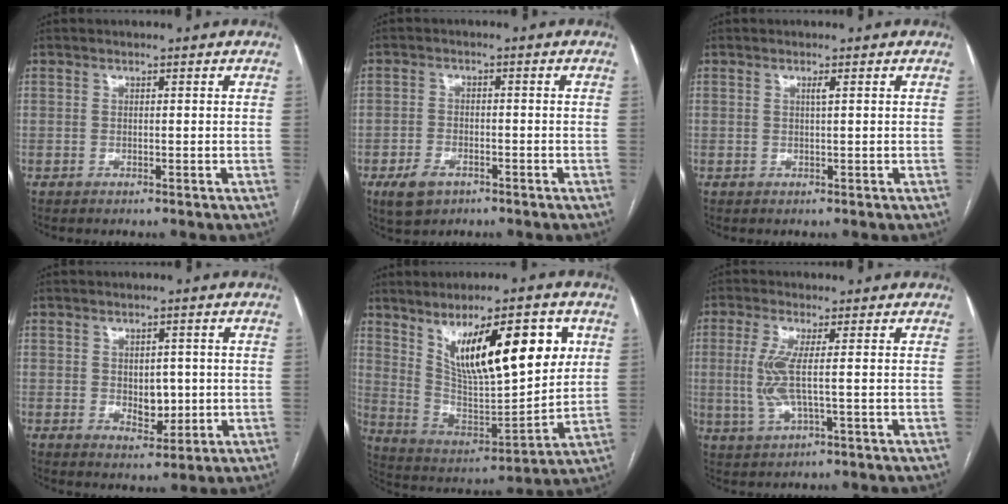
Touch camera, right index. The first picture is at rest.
{"total": 4.7, "force": [-2.7, 2.8, 2.6], "torque": [-0.052, -0.002, -0.040]}
{"total": 0.8, "force": [0.3, -0.1, 0.7], "torque": [-0.015, 0.001, 0.006]}
{"total": 4.5, "force": [-0.1, 2.8, 3.5], "torque": [-0.046, 0.000, 0.008]}
{"total": 18.6, "force": [7.7, 5.0, 16.2], "torque": [-0.262, 0.006, 0.141]}
{"total": 5.6, "force": [0.1, 0.6, 5.5], "torque": [-0.134, -0.003, 0.002]}